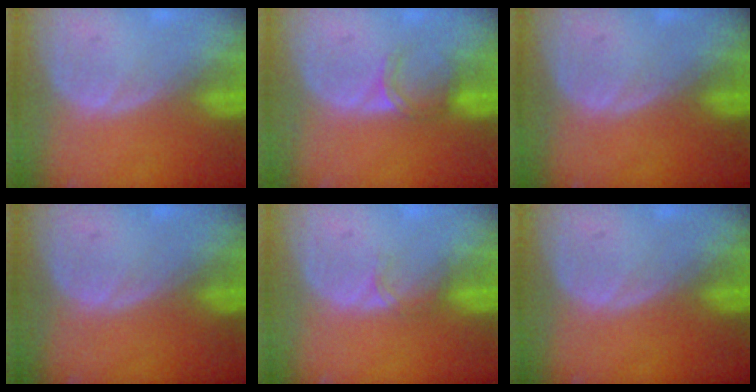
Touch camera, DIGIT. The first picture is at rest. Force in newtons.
{"total": 2.9, "press": 2.5, "slide": 1.5}
{"total": 0.0}
{"total": 0.0}
{"total": 1.3, "press": 1.2, "slide": 0.2}
{"total": 0.0}